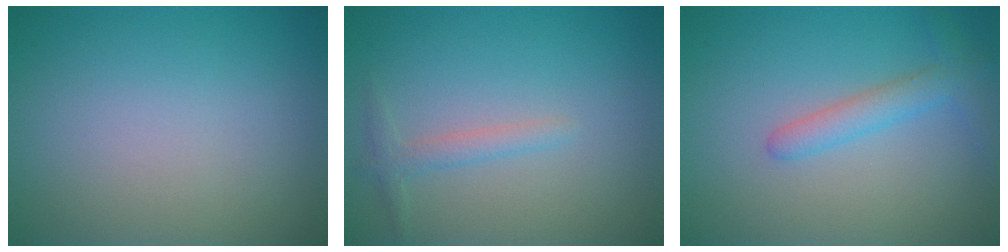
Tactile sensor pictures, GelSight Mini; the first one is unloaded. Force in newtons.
{"total": 1.5, "press": 1.5, "slide": 0.0}
{"total": 2.4, "press": 2.4, "slide": 0.1}